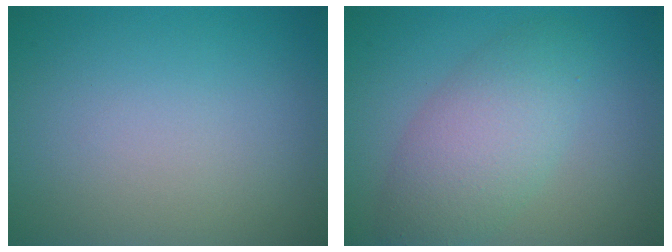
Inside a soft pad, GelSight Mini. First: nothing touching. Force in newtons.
{"total": 5.1, "press": 5.1, "slide": 0.1}